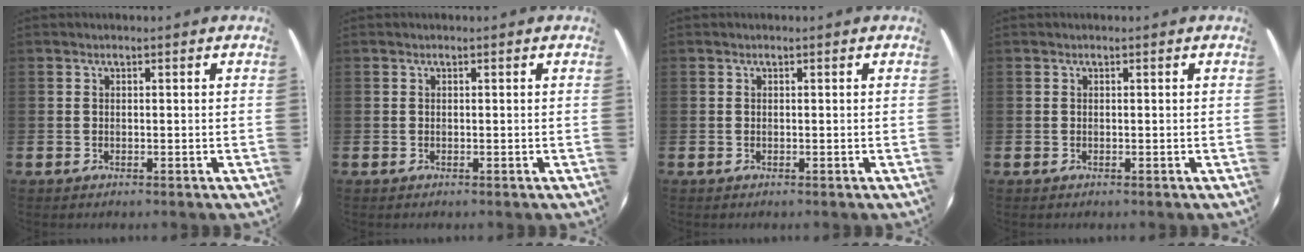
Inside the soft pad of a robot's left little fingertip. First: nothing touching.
{"total": 0.0}
{"total": 0.0}
{"total": 0.0}